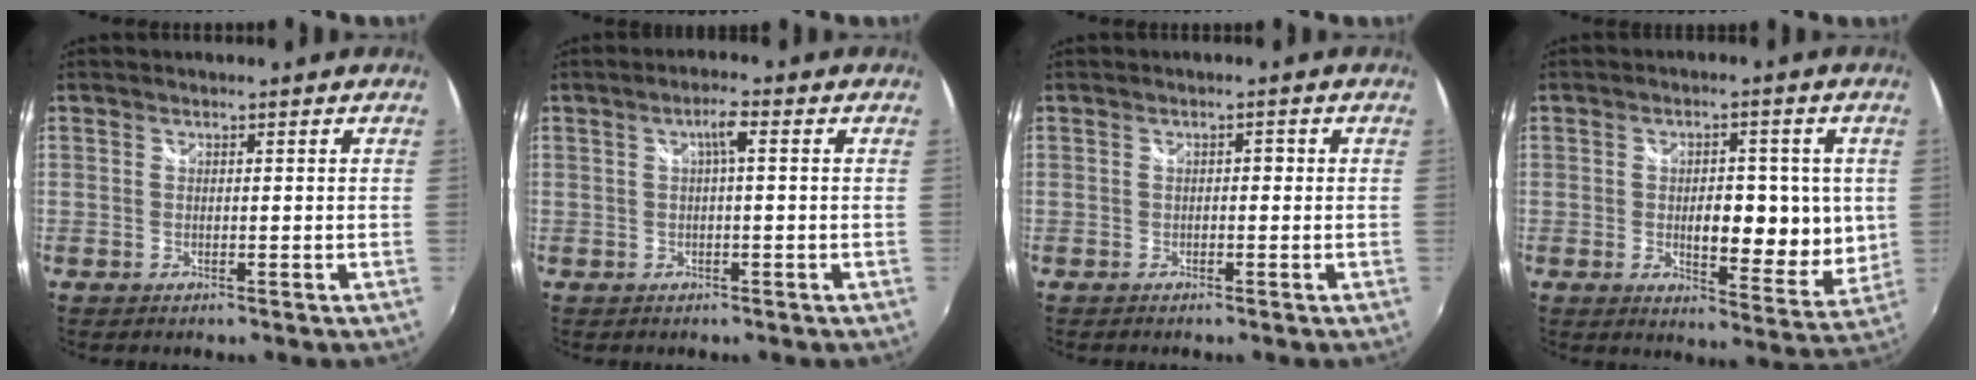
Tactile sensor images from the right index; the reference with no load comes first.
{"total": 2.7, "force": [0.4, 0.2, 2.7], "torque": [-0.049, 0.009, 0.007]}
{"total": 1.1, "force": [-0.2, 0.8, 0.7], "torque": [-0.009, 0.003, -0.006]}
{"total": 12.0, "force": [0.4, 5.9, 10.5], "torque": [-0.151, -0.013, 0.006]}